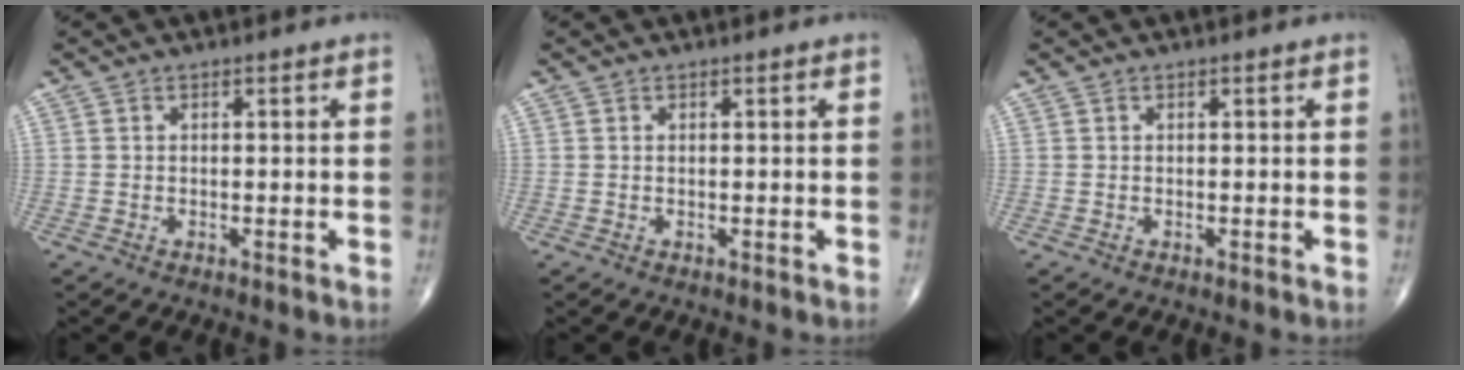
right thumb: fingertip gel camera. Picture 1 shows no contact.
{"total": 0.0}
{"total": 0.0}